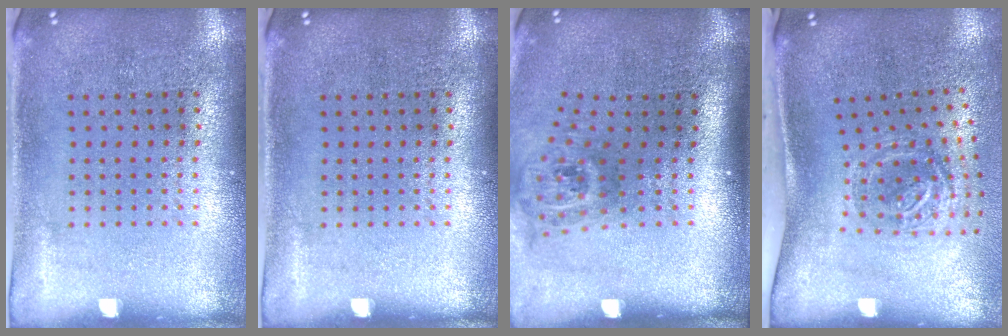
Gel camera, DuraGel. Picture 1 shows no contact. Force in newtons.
{"total": 0.0}
{"total": 1.9, "press": 1.4, "slide": 1.4}
{"total": 1.9, "press": 1.2, "slide": 1.5}